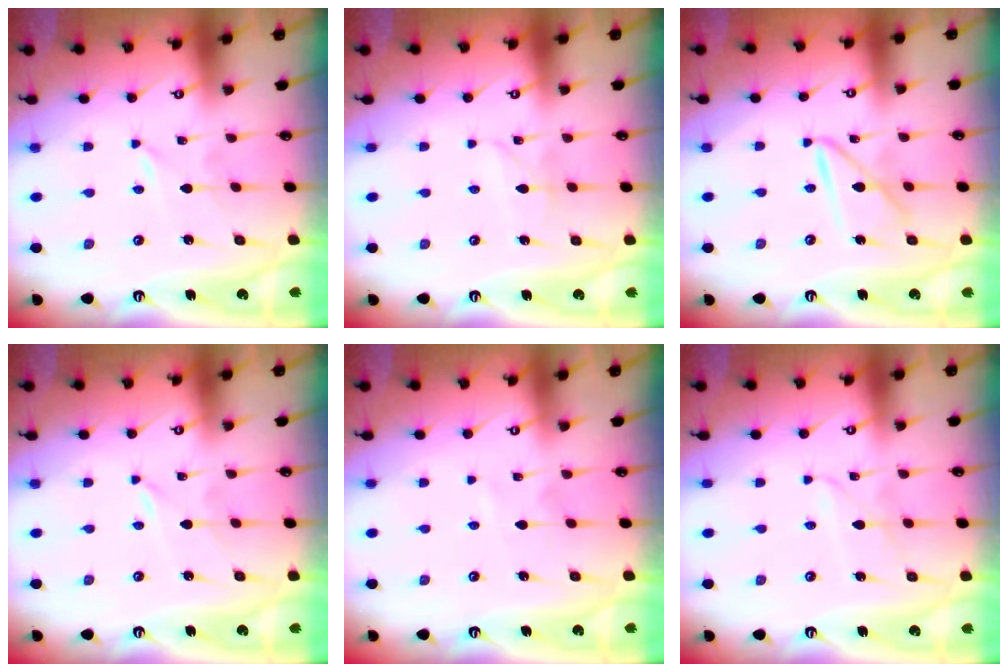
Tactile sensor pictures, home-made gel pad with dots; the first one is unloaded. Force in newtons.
{"total": 2.8, "press": 2.8, "slide": 0.2}
{"total": 9.8, "press": 9.8, "slide": 0.9}
{"total": 0.0}
{"total": 2.2, "press": 2.2, "slide": 0.2}
{"total": 4.6, "press": 4.6, "slide": 0.4}